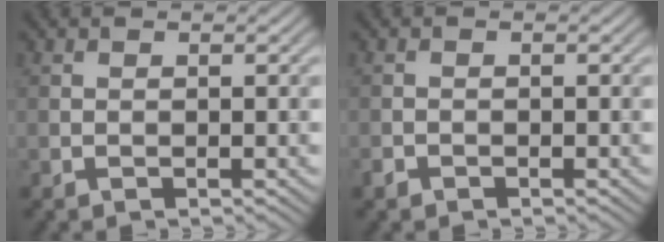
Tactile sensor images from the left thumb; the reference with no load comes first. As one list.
[{"total": 0.9, "force": [-0.7, 0.5, 0.2], "torque": [-0.004, -0.001, -0.018]}]